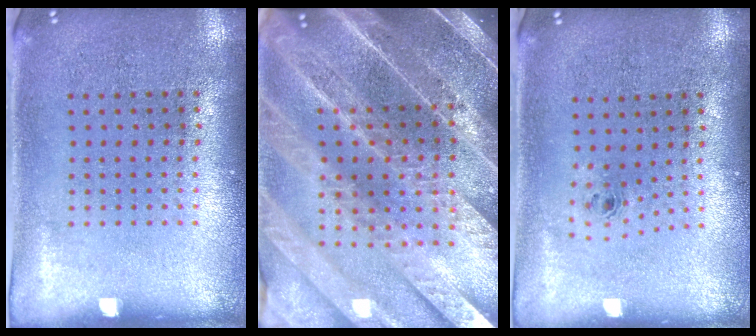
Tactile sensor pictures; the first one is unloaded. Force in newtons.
{"total": 5.3, "press": 4.5, "slide": 2.7}
{"total": 0.7, "press": 0.4, "slide": 0.6}